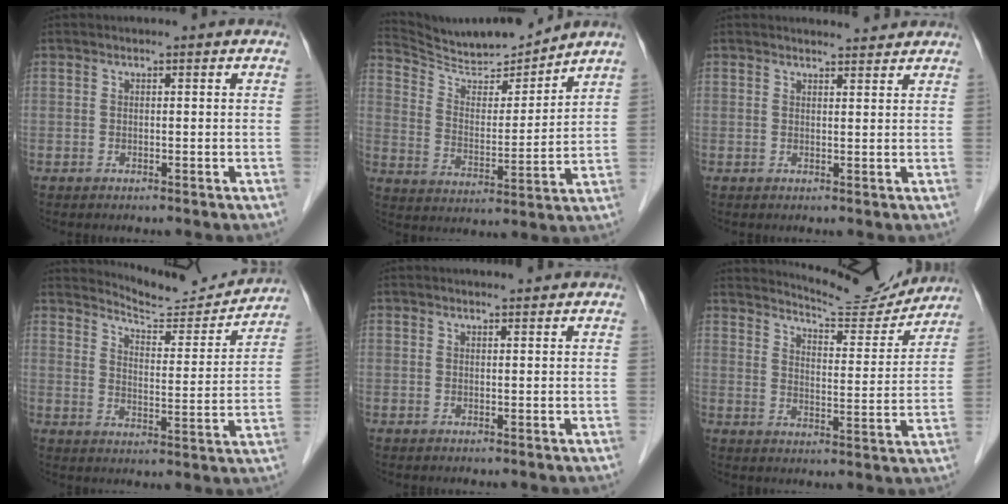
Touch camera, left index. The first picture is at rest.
{"total": 10.9, "force": [10.6, 0.1, 2.4], "torque": [-0.052, -0.007, 0.195]}
{"total": 2.5, "force": [2.5, 0.3, 0.3], "torque": [-0.010, -0.001, 0.028]}
{"total": 11.4, "force": [11.4, 0.3, 0.8], "torque": [-0.016, -0.033, 0.153]}
{"total": 0.7, "force": [0.7, -0.1, 0.2], "torque": [-0.007, -0.002, 0.011]}
{"total": 11.7, "force": [11.5, 0.7, 1.7], "torque": [-0.028, -0.023, 0.153]}